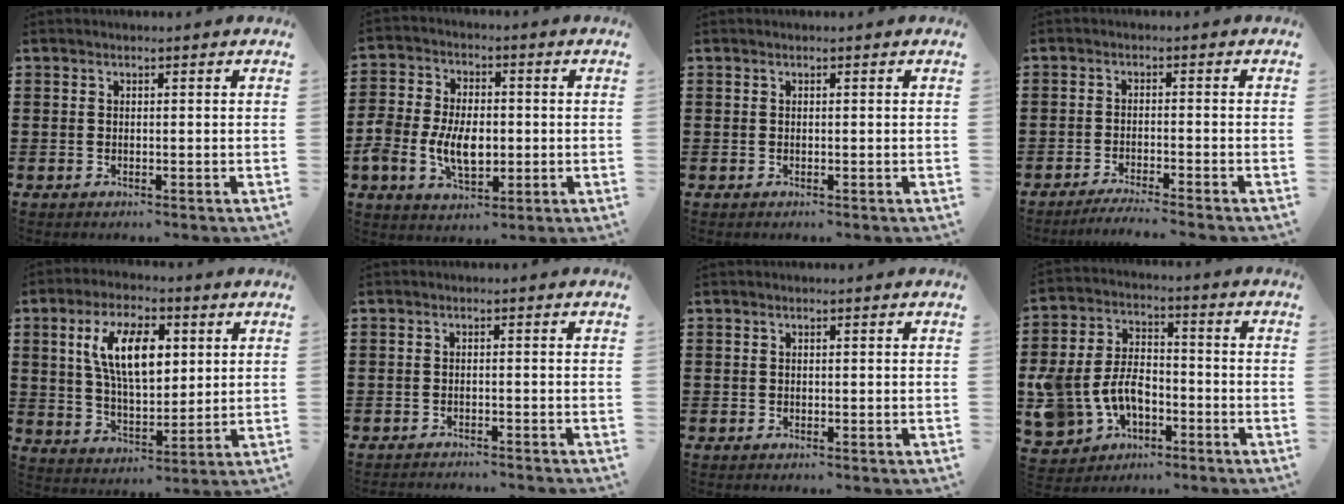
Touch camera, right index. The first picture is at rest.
{"total": 8.1, "force": [-1.5, 5.2, 6.0], "torque": [-0.144, 0.002, -0.033]}
{"total": 0.0}
{"total": 2.5, "force": [-2.3, -0.4, 0.7], "torque": [-0.013, 0.000, -0.047]}
{"total": 10.7, "force": [3.4, 5.0, 8.8], "torque": [-0.188, 0.016, 0.058]}
{"total": 1.3, "force": [-1.3, -0.1, 0.0], "torque": [-0.004, 0.002, -0.027]}
{"total": 0.0}
{"total": 8.8, "force": [-2.8, 6.6, 5.1], "torque": [-0.151, 0.008, -0.057]}